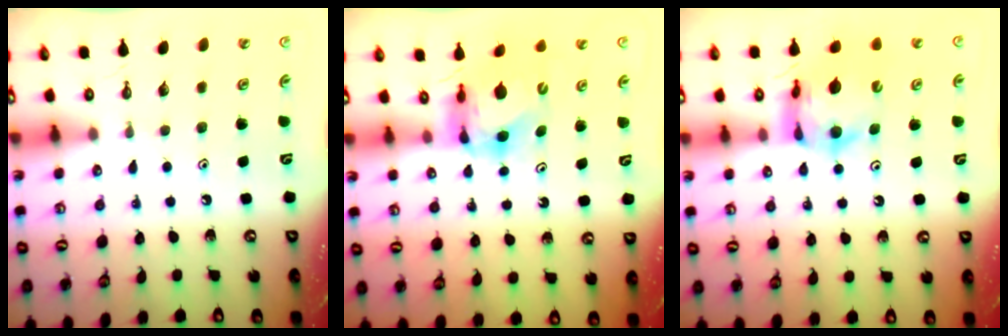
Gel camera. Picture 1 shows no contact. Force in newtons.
{"total": 7.2, "press": 7.2, "slide": 0.8}
{"total": 12.9, "press": 12.8, "slide": 1.3}